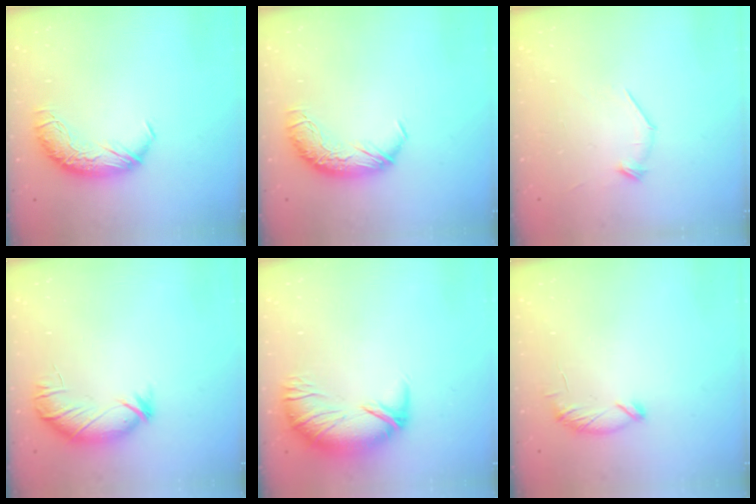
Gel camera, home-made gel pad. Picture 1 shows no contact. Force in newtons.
{"total": 0.0}
{"total": 5.9, "press": 5.8, "slide": 1.3}
{"total": 3.6, "press": 3.5, "slide": 0.8}
{"total": 2.7, "press": 1.5, "slide": 2.2}
{"total": 6.1, "press": 6.1, "slide": 0.4}